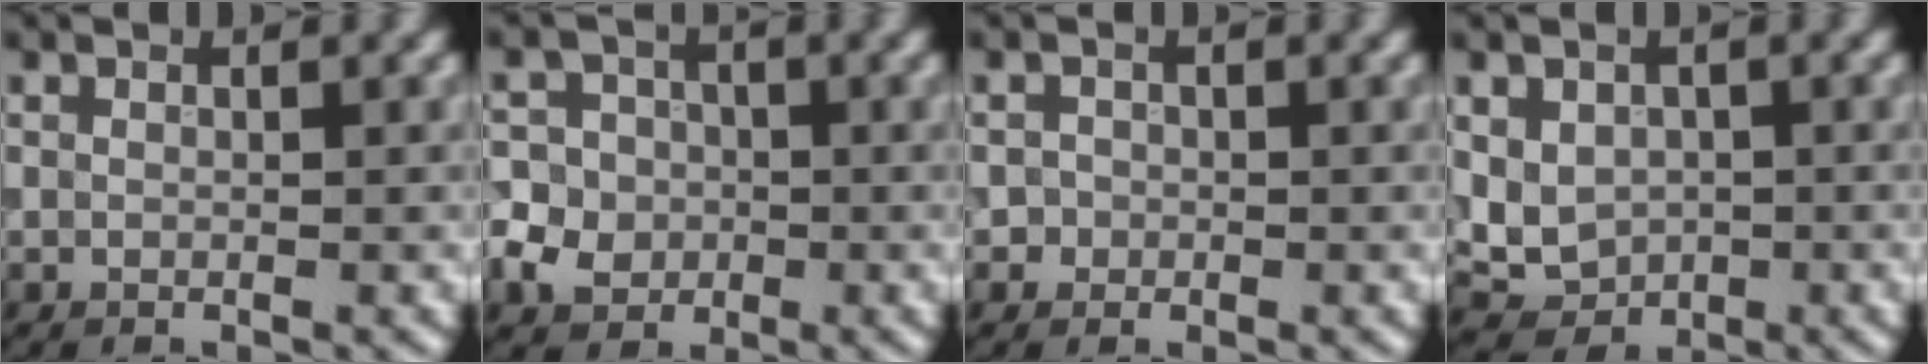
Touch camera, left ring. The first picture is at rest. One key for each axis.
{"total": 5.6, "fx": -1.6, "fy": 5.0, "fz": 1.9, "tx": -0.022, "ty": 0.000, "tz": -0.058}
{"total": 1.0, "fx": -0.2, "fy": 1.0, "fz": 0.0, "tx": 0.015, "ty": -0.001, "tz": -0.007}
{"total": 4.5, "fx": -0.1, "fy": 3.7, "fz": 2.5, "tx": -0.038, "ty": -0.004, "tz": 0.006}